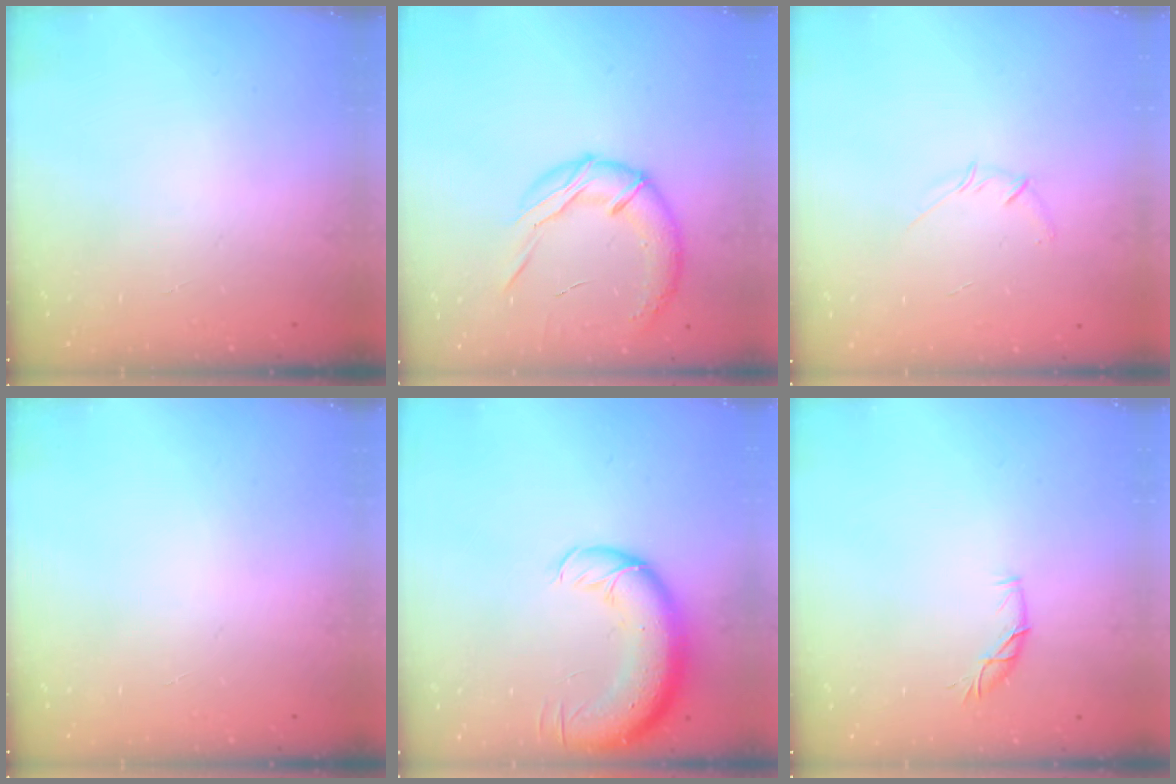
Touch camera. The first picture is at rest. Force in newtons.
{"total": 14.9, "press": 14.7, "slide": 2.3}
{"total": 3.7, "press": 3.6, "slide": 0.9}
{"total": 0.0}
{"total": 14.5, "press": 14.1, "slide": 3.5}
{"total": 6.1, "press": 6.1, "slide": 0.6}